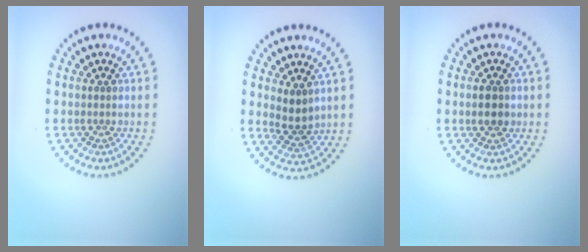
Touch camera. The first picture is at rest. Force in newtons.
{"total": 2.2, "press": 1.9, "slide": 1.2}
{"total": 1.6, "press": 1.6, "slide": 0.2}